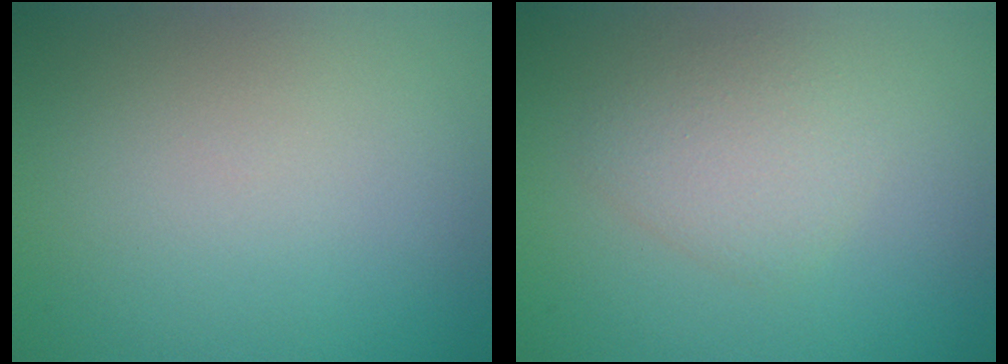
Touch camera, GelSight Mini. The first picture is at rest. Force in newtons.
{"total": 2.4, "press": 2.4, "slide": 0.1}